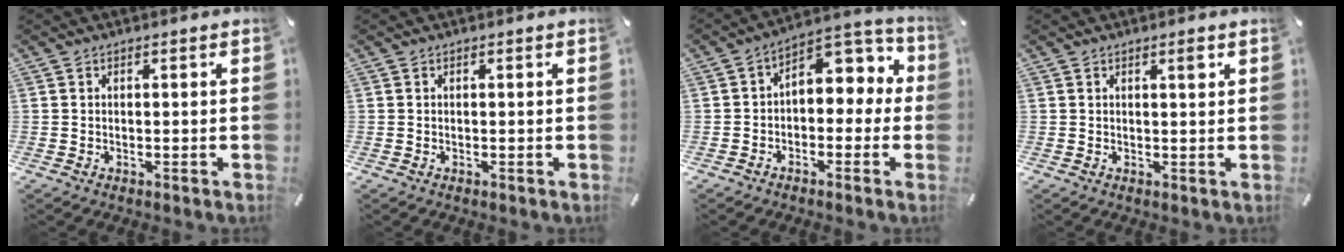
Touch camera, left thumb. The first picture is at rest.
{"total": 0.0}
{"total": 6.7, "force": [1.4, 5.2, 3.9], "torque": [-0.043, -0.022, 0.020]}
{"total": 2.1, "force": [1.1, 0.4, 1.7], "torque": [-0.019, -0.004, 0.013]}